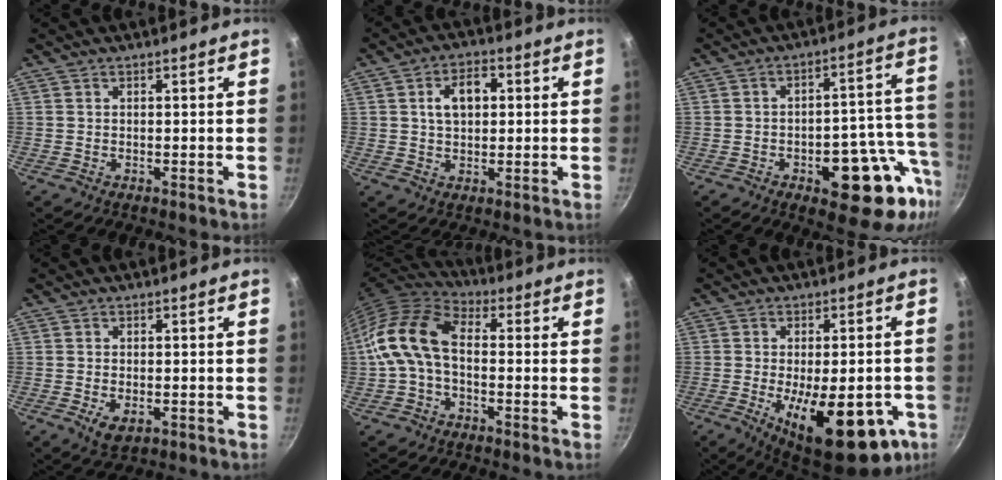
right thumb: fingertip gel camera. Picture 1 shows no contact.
{"total": 6.9, "force": [1.4, 4.4, 5.1], "torque": [-0.063, 0.010, 0.020]}
{"total": 17.4, "force": [-6.7, 7.8, 14.1], "torque": [-0.127, 0.037, -0.088]}
{"total": 3.8, "force": [-1.3, 2.2, 2.8], "torque": [-0.042, -0.002, -0.015]}
{"total": 11.8, "force": [-1.3, 7.2, 9.3], "torque": [-0.174, 0.039, -0.044]}
{"total": 21.3, "force": [-7.1, 8.7, 18.1], "torque": [-0.224, -0.004, -0.087]}